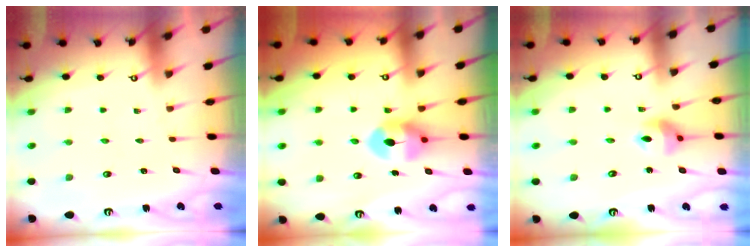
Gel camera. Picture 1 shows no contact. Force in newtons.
{"total": 7.5, "press": 7.5, "slide": 0.6}
{"total": 9.7, "press": 9.7, "slide": 1.3}